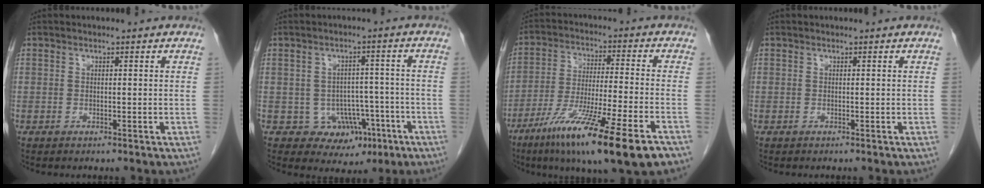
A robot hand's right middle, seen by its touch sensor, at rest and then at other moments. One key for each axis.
{"total": 7.1, "fx": -2.9, "fy": 6.0, "fz": 2.4, "tx": -0.017, "ty": 0.022, "tz": -0.026}
{"total": 18.6, "fx": -11.1, "fy": 0.5, "fz": 14.8, "tx": -0.230, "ty": -0.053, "tz": -0.188}
{"total": 0.0}